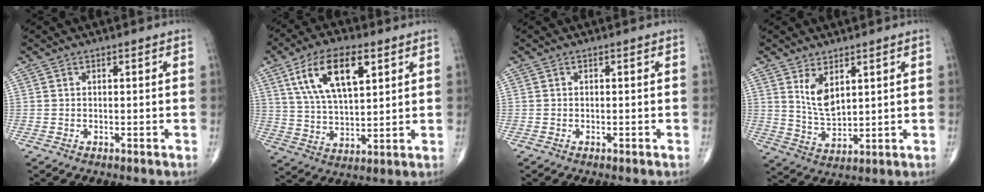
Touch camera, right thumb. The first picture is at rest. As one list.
[{"total": 14.6, "force": [6.3, 6.5, 11.5], "torque": [-0.197, -0.014, 0.119]}, {"total": 0.0}, {"total": 6.5, "force": [3.0, 3.2, 4.8], "torque": [-0.081, -0.026, 0.070]}]